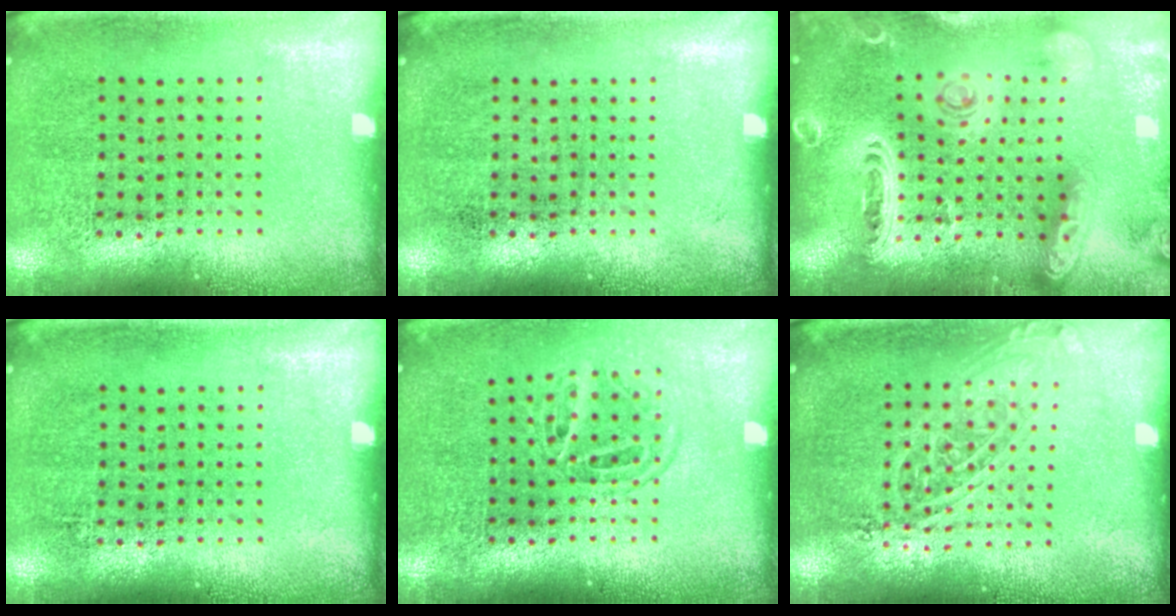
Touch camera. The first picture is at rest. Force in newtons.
{"total": 0.0}
{"total": 3.6, "press": 2.9, "slide": 2.2}
{"total": 0.0}
{"total": 1.6, "press": 1.2, "slide": 1.0}
{"total": 1.4, "press": 1.2, "slide": 0.7}